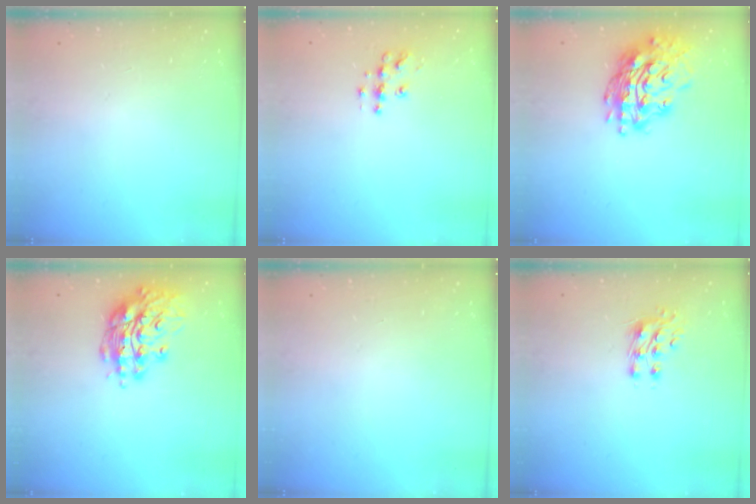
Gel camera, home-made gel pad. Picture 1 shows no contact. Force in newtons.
{"total": 7.5, "press": 7.5, "slide": 0.3}
{"total": 20.0, "press": 19.9, "slide": 2.0}
{"total": 15.2, "press": 15.2, "slide": 0.8}
{"total": 0.0}
{"total": 7.8, "press": 7.7, "slide": 0.8}